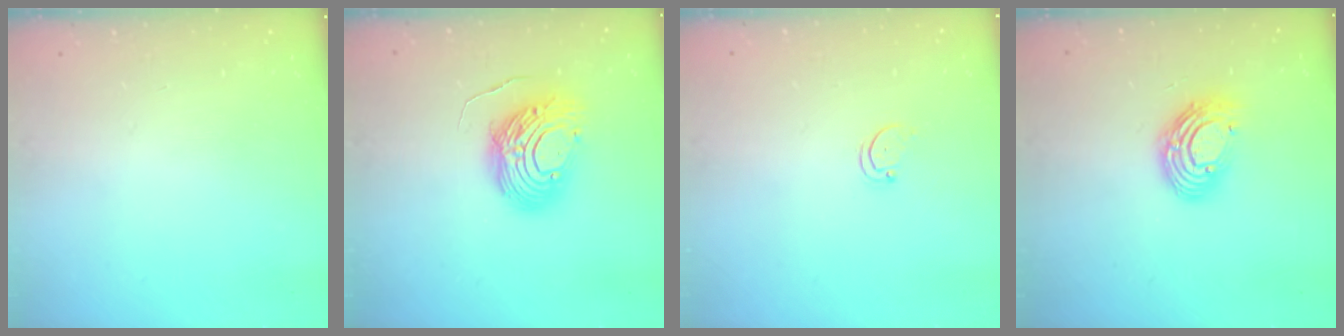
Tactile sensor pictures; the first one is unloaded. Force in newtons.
{"total": 12.7, "press": 12.6, "slide": 1.3}
{"total": 1.6, "press": 1.6, "slide": 0.4}
{"total": 11.2, "press": 11.2, "slide": 1.0}